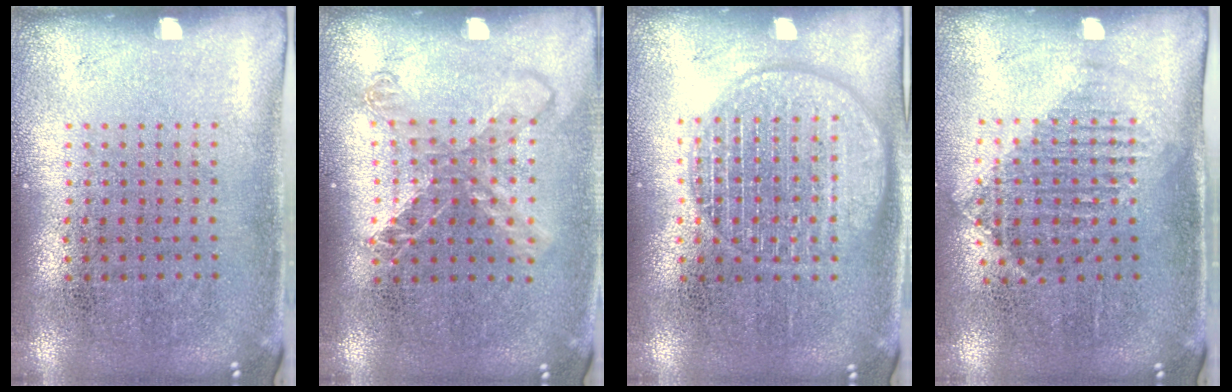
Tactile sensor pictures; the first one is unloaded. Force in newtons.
{"total": 1.5, "press": 1.3, "slide": 0.8}
{"total": 3.3, "press": 3.3, "slide": 0.5}
{"total": 1.2, "press": 1.1, "slide": 0.5}